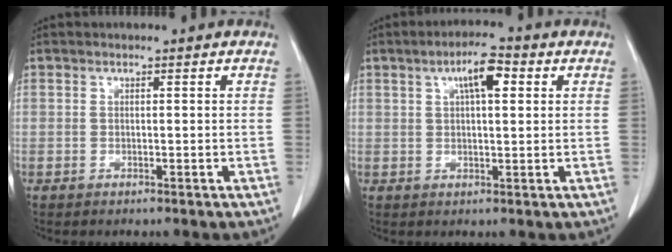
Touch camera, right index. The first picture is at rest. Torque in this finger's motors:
{"motor_torque": [0.60, 0.15, 0.19, 0.09]}